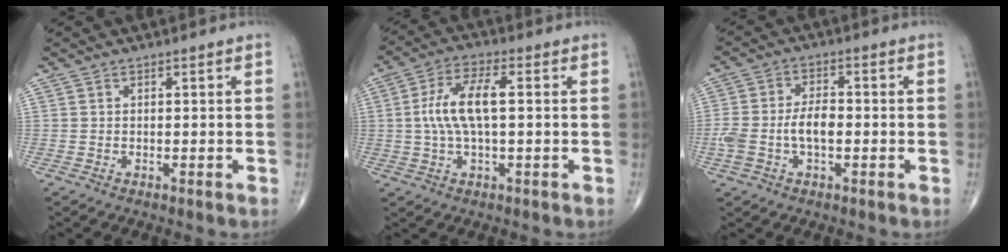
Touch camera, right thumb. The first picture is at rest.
{"total": 9.7, "force": [0.7, 3.5, 9.0], "torque": [-0.192, 0.019, 0.009]}
{"total": 7.2, "force": [-1.2, 3.7, 6.1], "torque": [-0.140, 0.023, -0.021]}